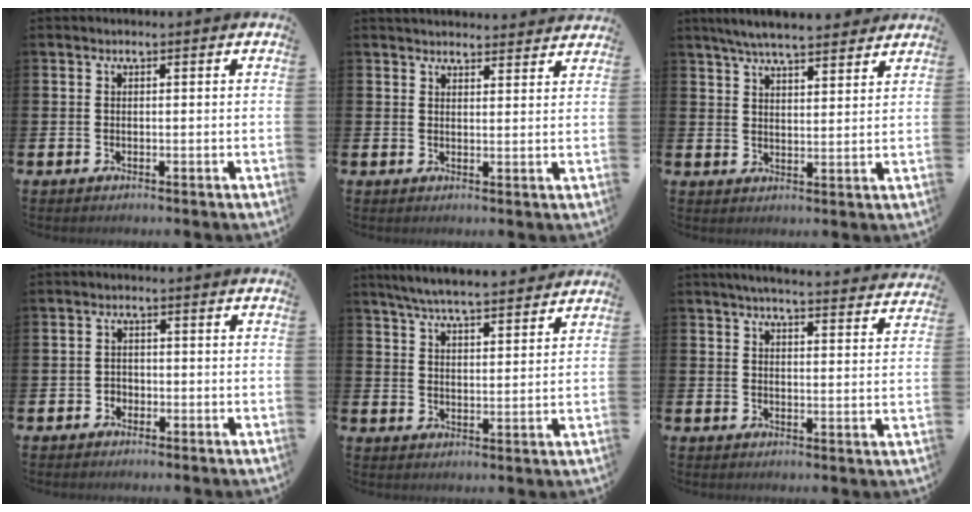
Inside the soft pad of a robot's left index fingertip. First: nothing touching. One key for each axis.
{"total": 3.3, "fx": 3.2, "fy": 0.5, "fz": 0.0, "tx": 0.005, "ty": -0.023, "tz": 0.057}
{"total": 6.1, "fx": 5.8, "fy": 0.7, "fz": 1.8, "tx": -0.046, "ty": -0.024, "tz": 0.104}
{"total": 1.6, "fx": -0.9, "fy": 1.3, "fz": 0.2, "tx": -0.004, "ty": 0.002, "tz": -0.021}
{"total": 6.3, "fx": 6.1, "fy": 0.3, "fz": 1.6, "tx": -0.044, "ty": -0.033, "tz": 0.107}
{"total": 4.7, "fx": 4.5, "fy": -0.1, "fz": 1.2, "tx": -0.023, "ty": -0.031, "tz": 0.076}